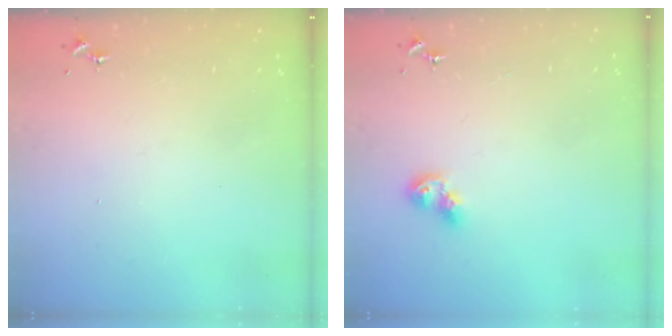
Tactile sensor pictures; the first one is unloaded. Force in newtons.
{"total": 7.6, "press": 7.5, "slide": 0.9}